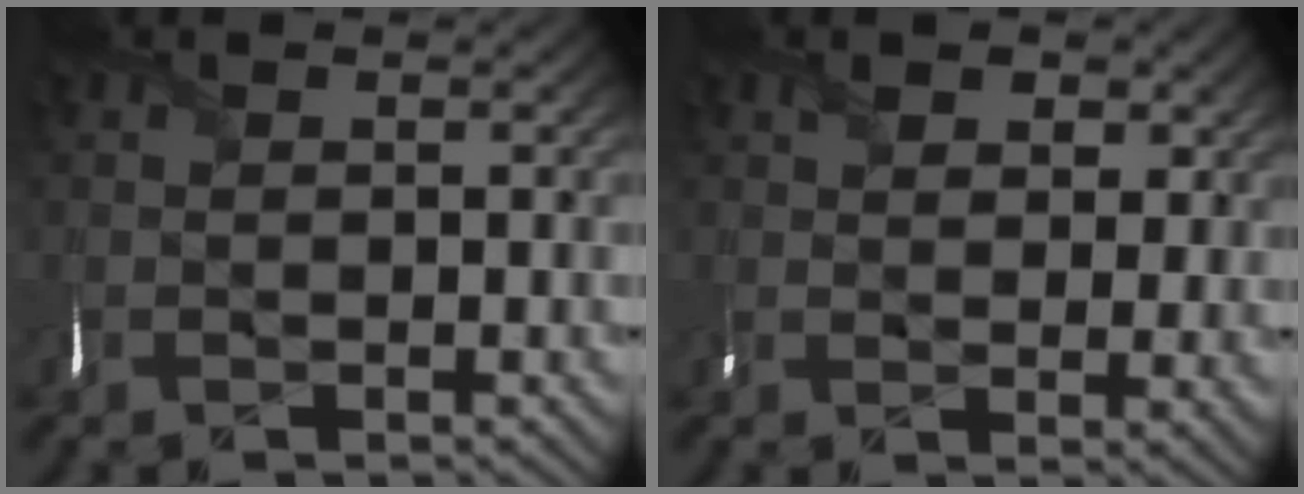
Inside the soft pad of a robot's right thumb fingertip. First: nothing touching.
{"total": 3.2, "force": [1.7, 2.2, 1.7], "torque": [-0.033, -0.007, 0.029]}